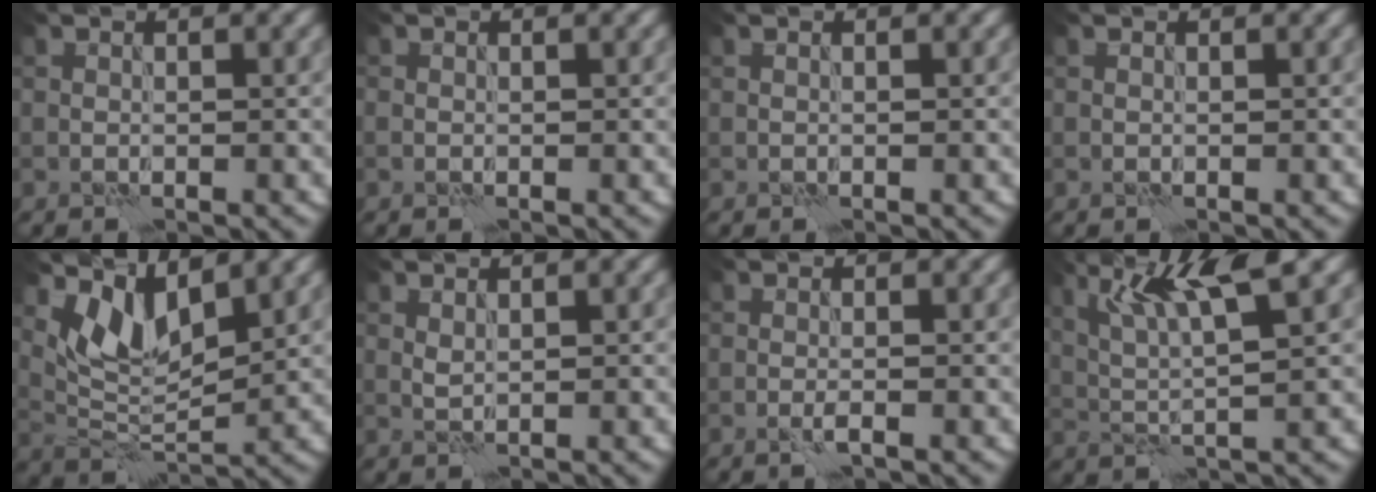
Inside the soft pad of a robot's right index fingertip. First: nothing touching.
{"total": 0.5, "force": [-0.1, 0.4, 0.2], "torque": [-0.003, -0.002, -0.003]}
{"total": 0.0}
{"total": 0.0}
{"total": 5.2, "force": [3.4, 2.1, 3.4], "torque": [-0.074, -0.013, 0.063]}
{"total": 0.8, "force": [0.5, 0.2, 0.5], "torque": [-0.014, 0.000, 0.014]}
{"total": 0.9, "force": [-0.4, 0.0, 0.8], "torque": [-0.016, -0.001, -0.010]}
{"total": 6.2, "force": [3.0, 0.9, 5.4], "torque": [-0.106, 0.003, 0.062]}